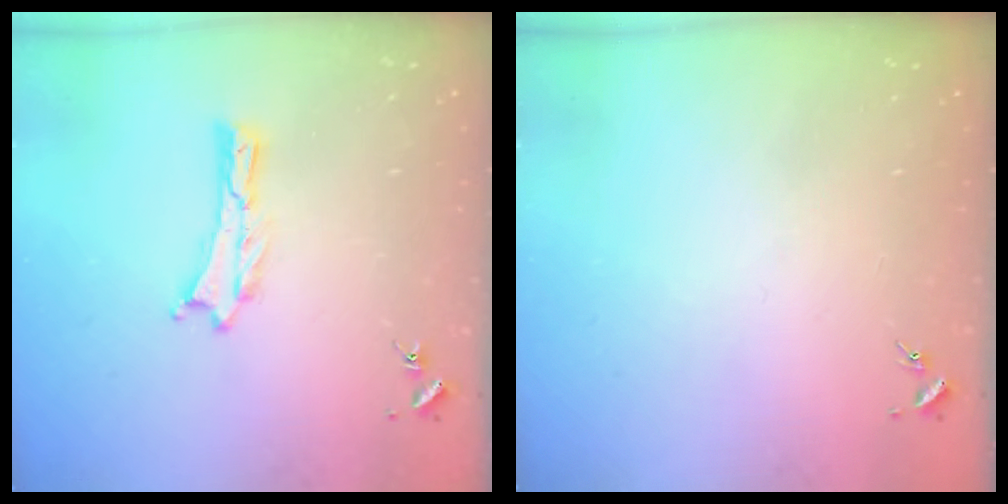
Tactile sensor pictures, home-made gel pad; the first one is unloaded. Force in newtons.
{"total": 0.0}